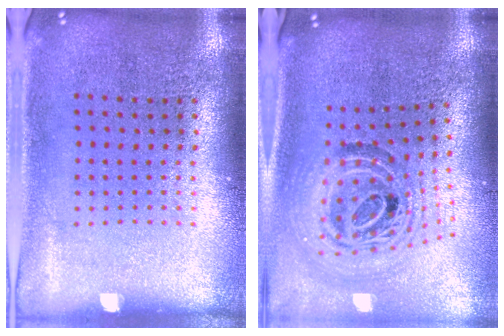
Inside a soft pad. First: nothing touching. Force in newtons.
{"total": 1.9, "press": 1.5, "slide": 1.1}